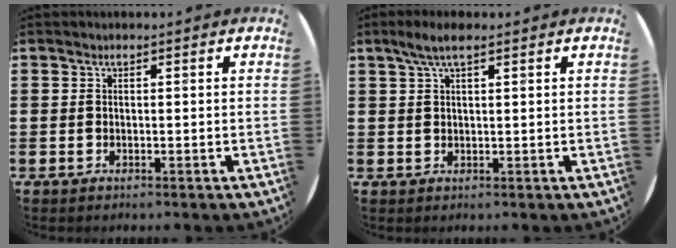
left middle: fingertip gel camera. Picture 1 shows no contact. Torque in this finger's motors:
{"motor_torque": [0.60, -0.52, 0.10, 0.08]}